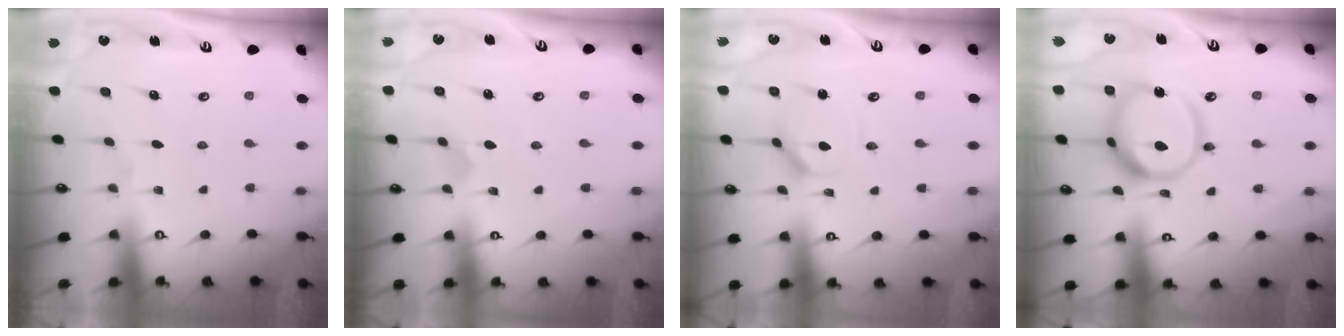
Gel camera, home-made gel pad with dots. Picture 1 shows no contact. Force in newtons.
{"total": 2.4, "press": 2.4, "slide": 0.2}
{"total": 4.8, "press": 4.8, "slide": 0.4}
{"total": 15.5, "press": 15.4, "slide": 2.2}